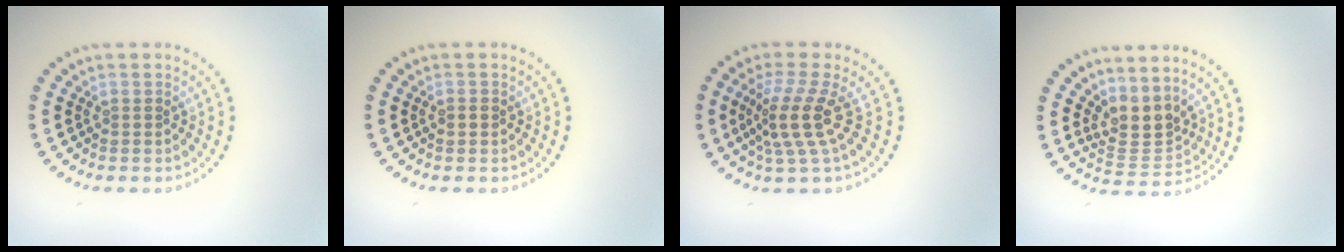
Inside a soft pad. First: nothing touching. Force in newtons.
{"total": 1.1, "press": 1.1, "slide": 0.1}
{"total": 4.0, "press": 2.8, "slide": 2.8}
{"total": 3.2, "press": 2.4, "slide": 2.1}